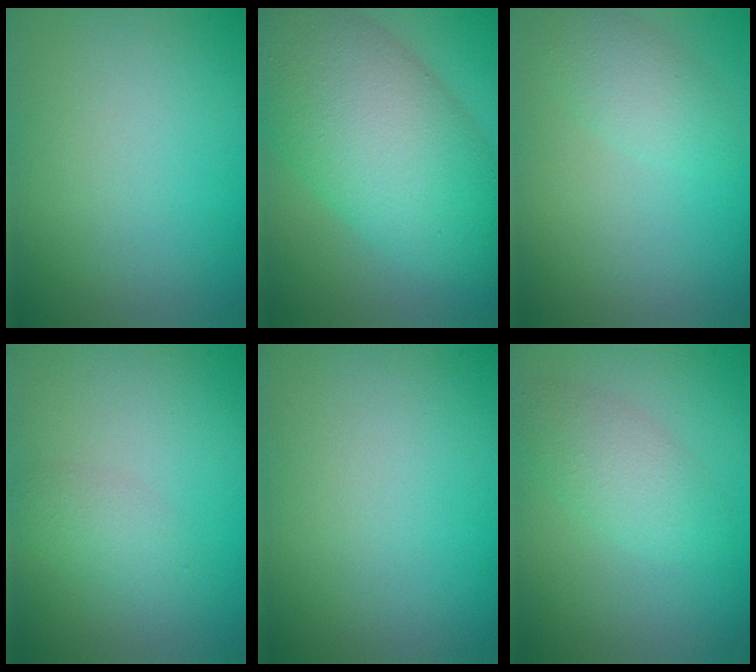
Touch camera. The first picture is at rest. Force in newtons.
{"total": 10.7, "press": 10.7, "slide": 0.1}
{"total": 2.4, "press": 2.4, "slide": 0.2}
{"total": 1.6, "press": 1.6, "slide": 0.1}
{"total": 0.0}
{"total": 2.7, "press": 2.7, "slide": 0.1}